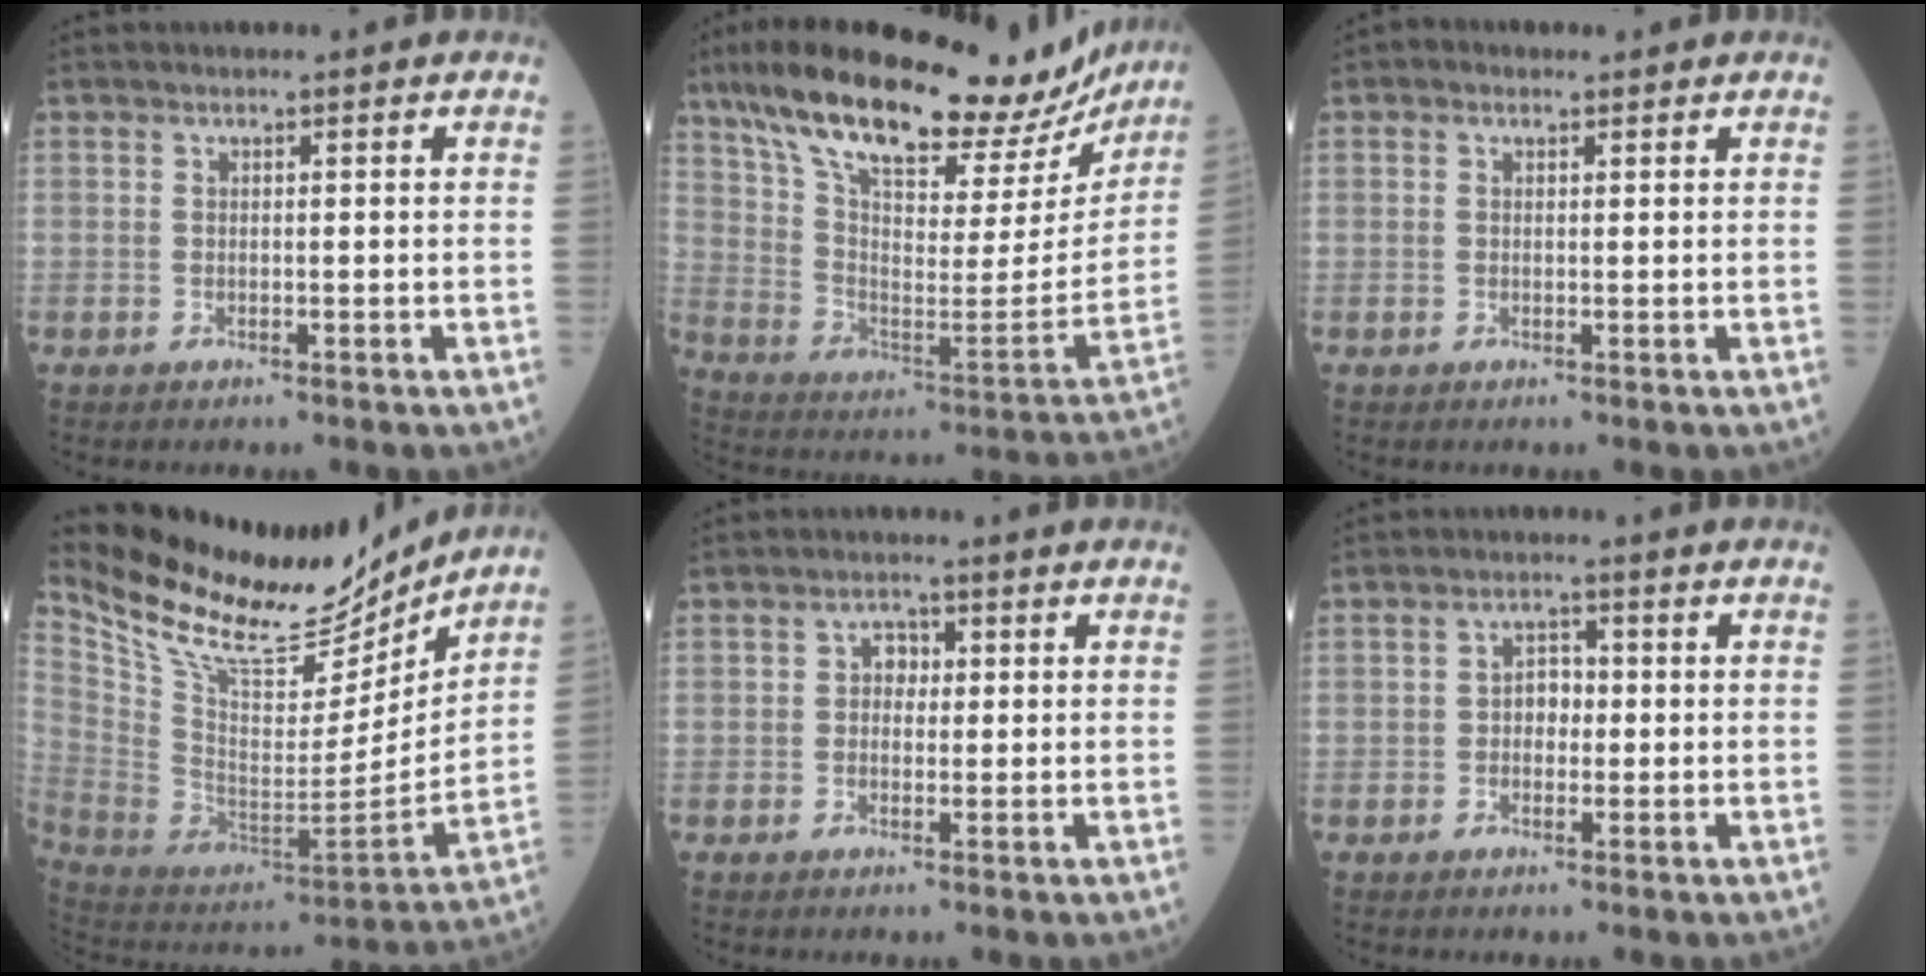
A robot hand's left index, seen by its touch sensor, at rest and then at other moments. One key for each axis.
{"total": 29.3, "fx": 24.1, "fy": 8.5, "fz": 14.4, "tx": -0.242, "ty": 0.005, "tz": 0.347}
{"total": 1.3, "fx": 0.6, "fy": 0.9, "fz": 0.6, "tx": -0.016, "ty": 0.010, "tz": 0.006}
{"total": 22.5, "fx": 20.1, "fy": 5.3, "fz": 8.5, "tx": -0.167, "ty": -0.037, "tz": 0.334}
{"total": 2.3, "fx": 0.1, "fy": 1.7, "fz": 1.5, "tx": -0.020, "ty": 0.008, "tz": -0.003}
{"total": 2.8, "fx": -0.4, "fy": 1.9, "fz": 2.0, "tx": -0.028, "ty": 0.009, "tz": -0.012}